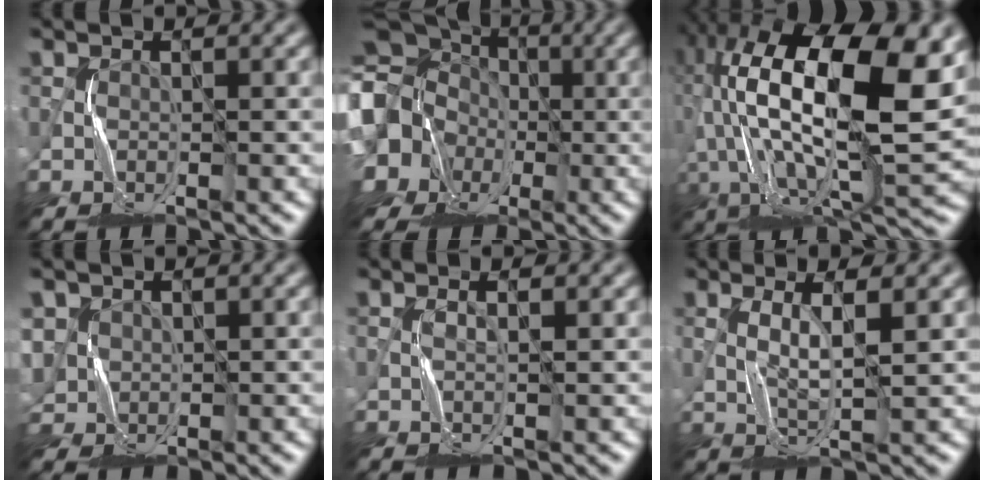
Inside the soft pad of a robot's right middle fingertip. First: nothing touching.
{"total": 20.3, "force": [-2.5, 18.4, 8.2], "torque": [-0.218, -0.017, -0.093]}
{"total": 18.8, "force": [4.8, 7.3, 16.6], "torque": [-0.325, 0.038, 0.087]}
{"total": 2.9, "force": [0.7, 2.7, 0.7], "torque": [-0.027, 0.002, 0.019]}
{"total": 0.8, "force": [0.3, -0.4, 0.7], "torque": [-0.018, 0.002, 0.004]}
{"total": 2.9, "force": [0.8, 0.0, 2.8], "torque": [-0.065, -0.003, 0.021]}